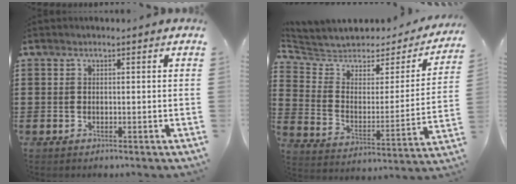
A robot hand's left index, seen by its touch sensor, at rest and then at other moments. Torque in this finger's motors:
{"motor_torque": [2.14, 0.00, 0.33, 0.08]}